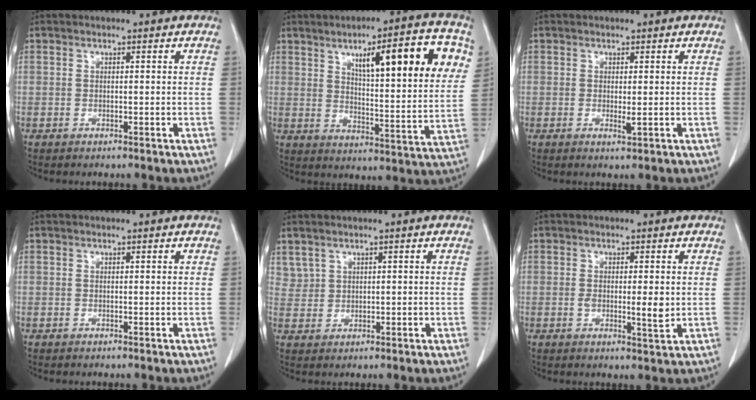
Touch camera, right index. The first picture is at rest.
{"total": 18.7, "force": [7.8, 3.2, 16.7], "torque": [-0.223, 0.010, 0.112]}
{"total": 1.2, "force": [-0.1, 0.2, 1.2], "torque": [-0.022, -0.006, 0.001]}
{"total": 0.0}
{"total": 2.5, "force": [1.7, 1.8, 0.2], "torque": [0.005, 0.005, 0.039]}
{"total": 3.9, "force": [-0.1, 0.9, 3.8], "torque": [-0.063, -0.007, -0.002]}